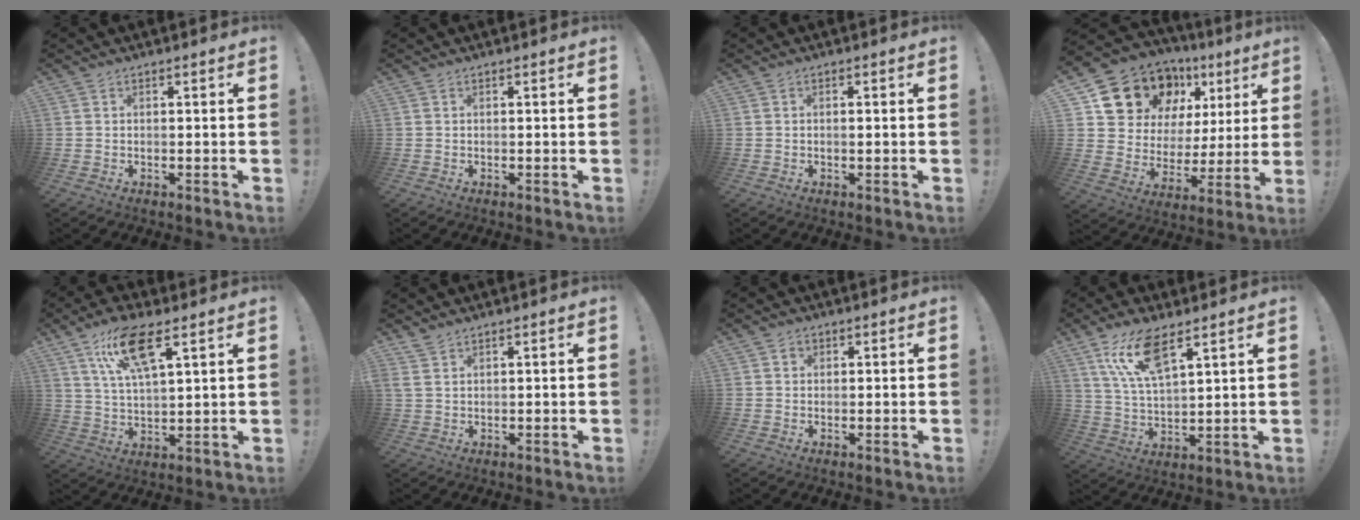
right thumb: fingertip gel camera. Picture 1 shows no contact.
{"total": 0.0}
{"total": 0.5, "force": [0.0, -0.2, 0.5], "torque": [-0.001, -0.005, -0.002]}
{"total": 16.7, "force": [11.1, 10.3, 6.8], "torque": [-0.108, -0.078, 0.220]}
{"total": 13.6, "force": [8.0, 4.1, 10.2], "torque": [-0.184, -0.022, 0.138]}
{"total": 2.8, "force": [2.1, 1.2, 1.4], "torque": [-0.031, -0.007, 0.042]}
{"total": 1.4, "force": [0.9, 1.1, 0.4], "torque": [0.001, 0.000, 0.014]}
{"total": 12.7, "force": [8.3, 3.7, 8.9], "torque": [-0.173, -0.027, 0.148]}